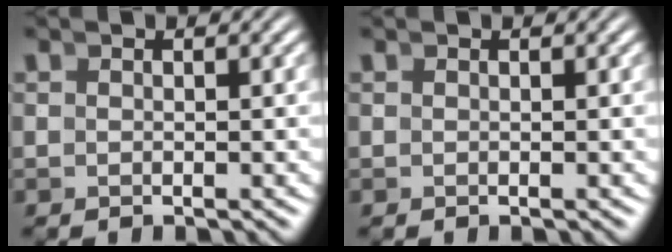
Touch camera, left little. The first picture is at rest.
{"total": 0.0}